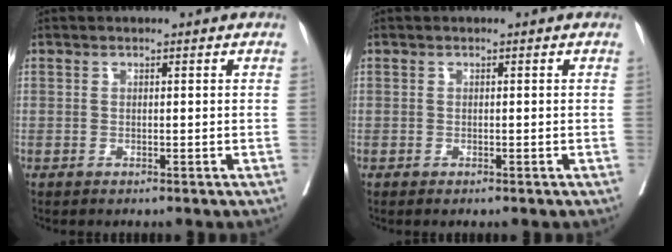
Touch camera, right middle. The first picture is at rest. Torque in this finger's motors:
{"motor_torque": [-0.04, 0.00, 0.04, 0.00]}